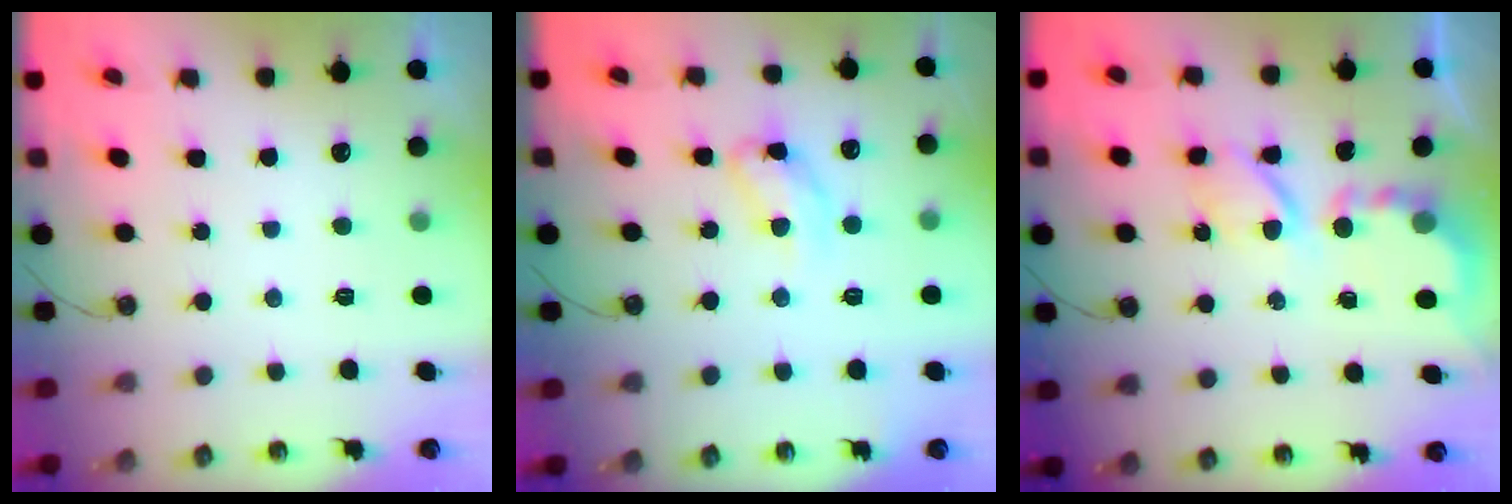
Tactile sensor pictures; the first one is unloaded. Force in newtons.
{"total": 11.7, "press": 11.7, "slide": 0.8}
{"total": 5.5, "press": 5.5, "slide": 0.6}